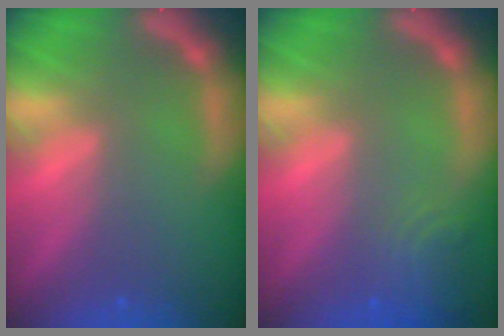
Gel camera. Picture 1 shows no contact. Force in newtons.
{"total": 3.5}